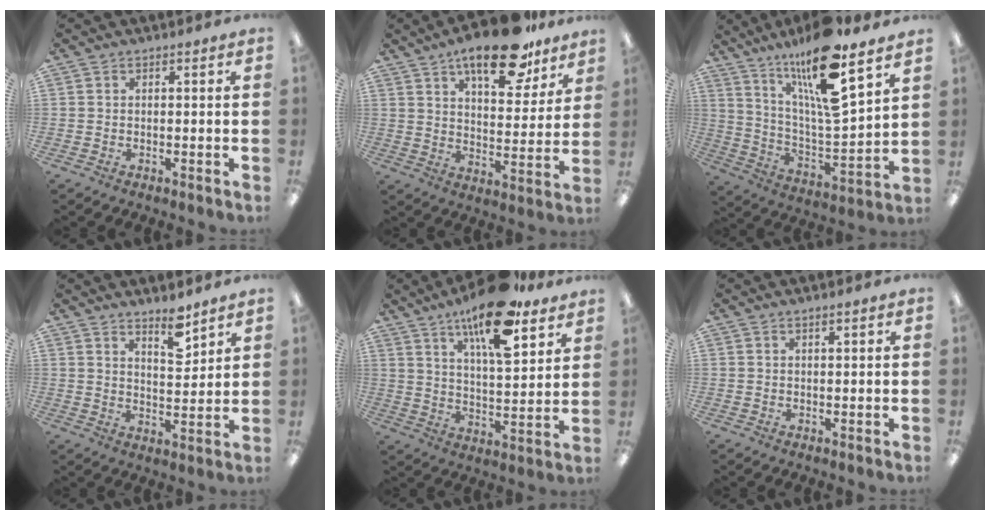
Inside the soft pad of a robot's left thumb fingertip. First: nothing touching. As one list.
[{"total": 17.2, "force": [12.4, 6.6, 9.9], "torque": [-0.136, -0.069, 0.205]}, {"total": 18.3, "force": [13.4, 3.1, 12.1], "torque": [-0.225, -0.081, 0.220]}, {"total": 6.8, "force": [5.7, 2.1, 3.1], "torque": [-0.027, -0.045, 0.094]}, {"total": 17.1, "force": [12.0, 5.7, 10.9], "torque": [-0.175, -0.064, 0.198]}, {"total": 0.9, "force": [0.7, 0.1, 0.5], "torque": [-0.011, 0.000, 0.013]}]